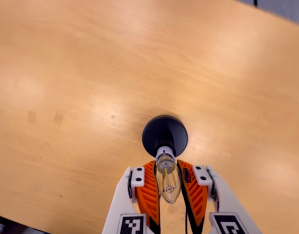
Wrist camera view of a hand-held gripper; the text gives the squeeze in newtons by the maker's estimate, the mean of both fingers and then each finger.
{"total": 19.8, "left": 19.3, "right": 20.4}